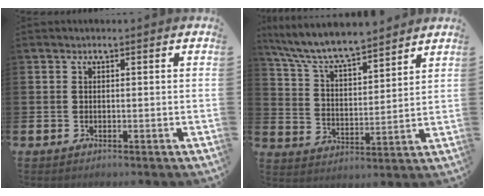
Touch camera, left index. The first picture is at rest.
{"total": 7.8, "force": [7.4, 1.1, 2.3], "torque": [-0.082, -0.047, 0.130]}